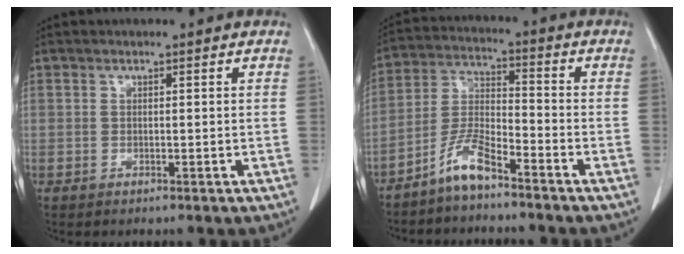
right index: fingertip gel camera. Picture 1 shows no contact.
{"total": 6.8, "force": [-5.2, 1.1, 4.2], "torque": [-0.099, -0.007, -0.109]}